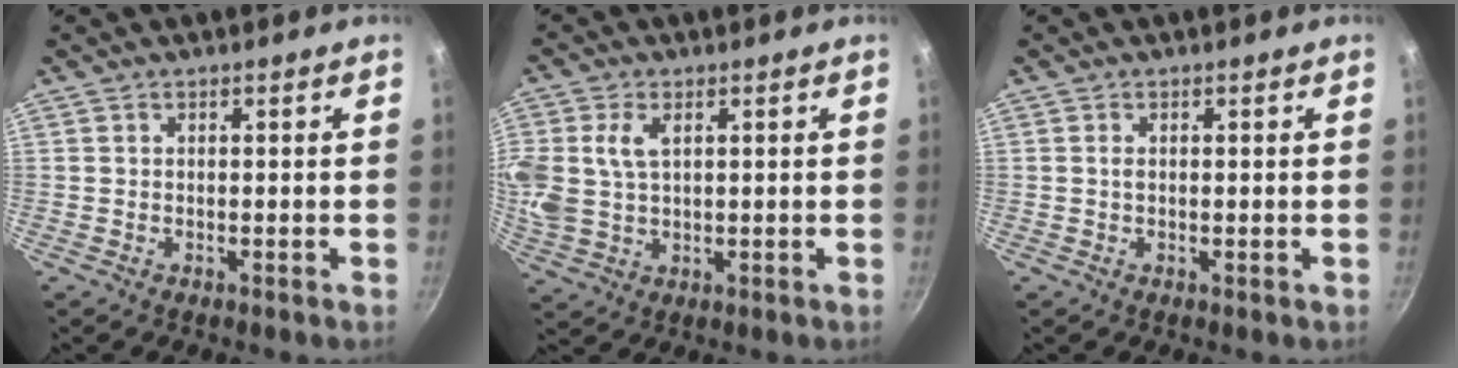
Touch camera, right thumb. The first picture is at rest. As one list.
[{"total": 12.5, "force": [3.0, 8.7, 8.4], "torque": [-0.197, 0.014, 0.064]}, {"total": 0.7, "force": [0.1, 0.2, 0.6], "torque": [-0.012, -0.002, -0.001]}]